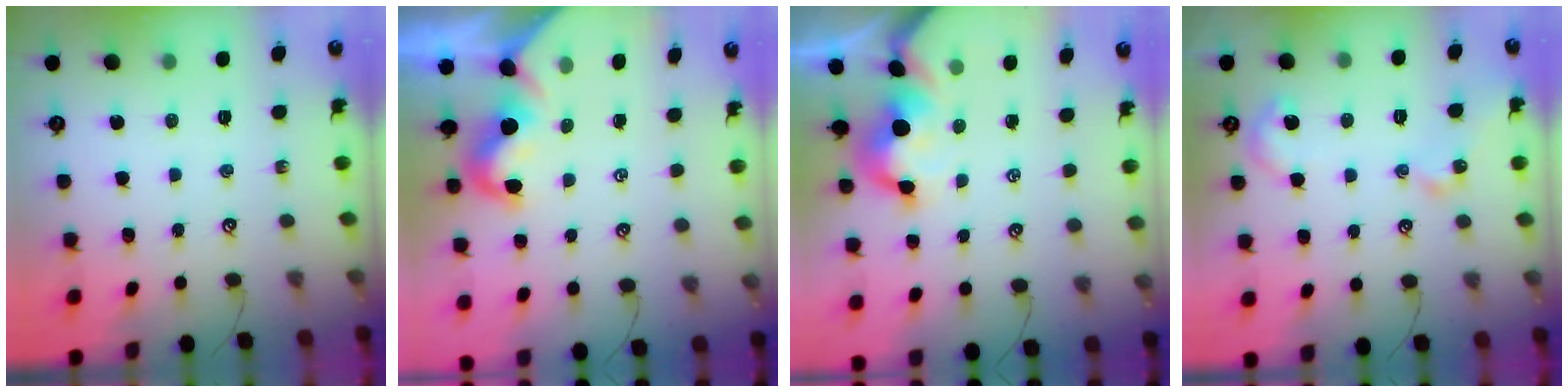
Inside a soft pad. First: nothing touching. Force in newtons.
{"total": 2.0, "press": 1.9, "slide": 0.5}
{"total": 3.3, "press": 3.2, "slide": 1.0}
{"total": 6.8, "press": 6.8, "slide": 0.6}